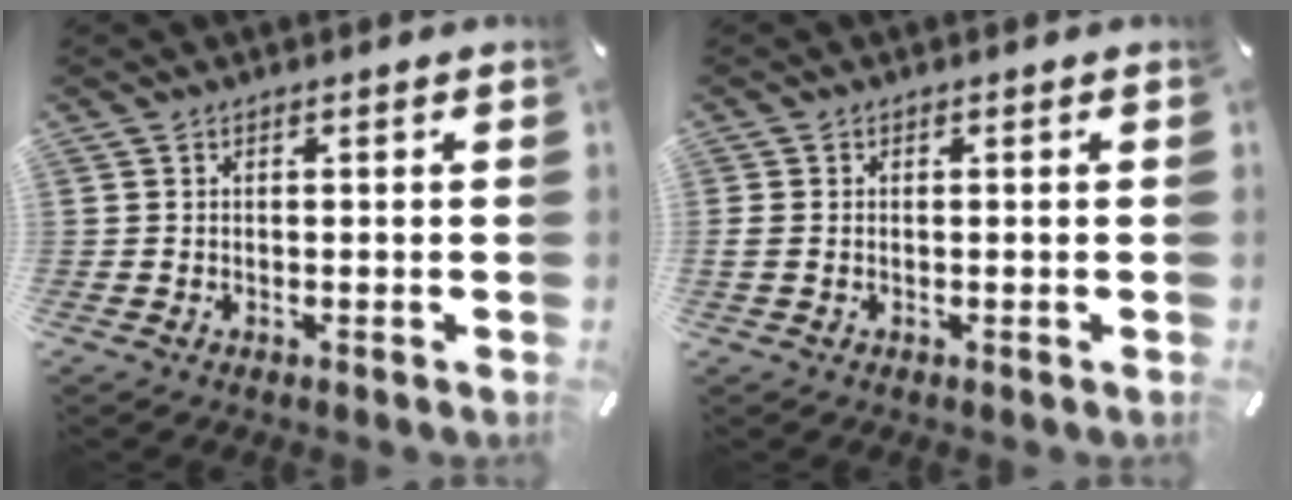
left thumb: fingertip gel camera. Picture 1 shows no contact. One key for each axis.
{"total": 0.9, "fx": -0.1, "fy": 0.6, "fz": 0.6, "tx": -0.013, "ty": 0.002, "tz": -0.003}